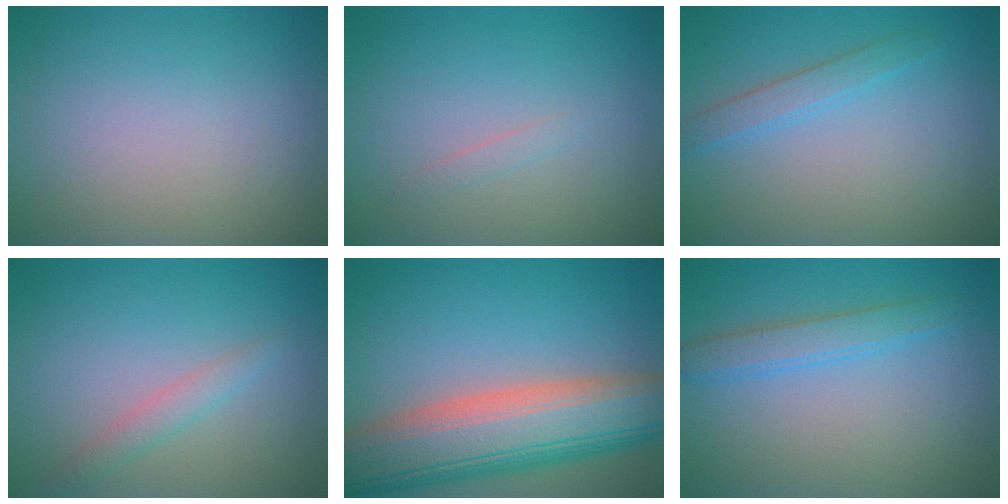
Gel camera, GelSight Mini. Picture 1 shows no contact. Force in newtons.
{"total": 0.6, "press": 0.6, "slide": 0.0}
{"total": 1.8, "press": 1.8, "slide": 0.1}
{"total": 1.6, "press": 1.6, "slide": 0.0}
{"total": 11.9, "press": 11.9, "slide": 0.9}
{"total": 2.5, "press": 2.5, "slide": 0.1}